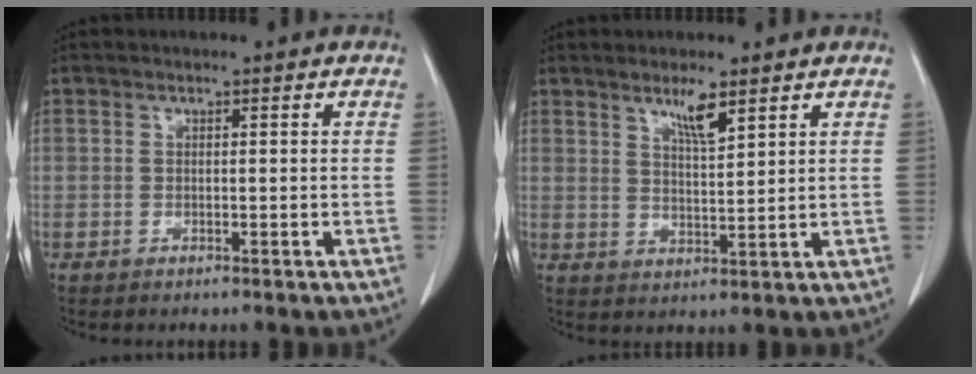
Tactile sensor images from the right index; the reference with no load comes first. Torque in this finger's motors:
{"motor_torque": [0.11, 0.10, 0.04, 0.03]}